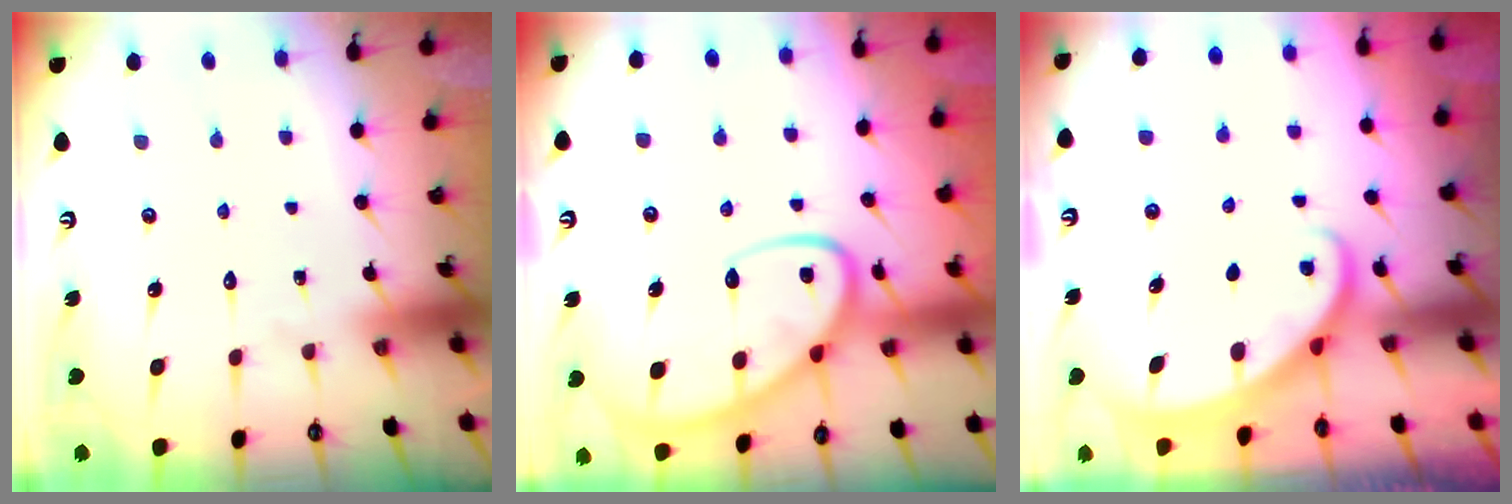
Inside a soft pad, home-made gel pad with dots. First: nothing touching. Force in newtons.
{"total": 12.2, "press": 12.2, "slide": 1.2}
{"total": 1.7, "press": 1.7, "slide": 0.1}